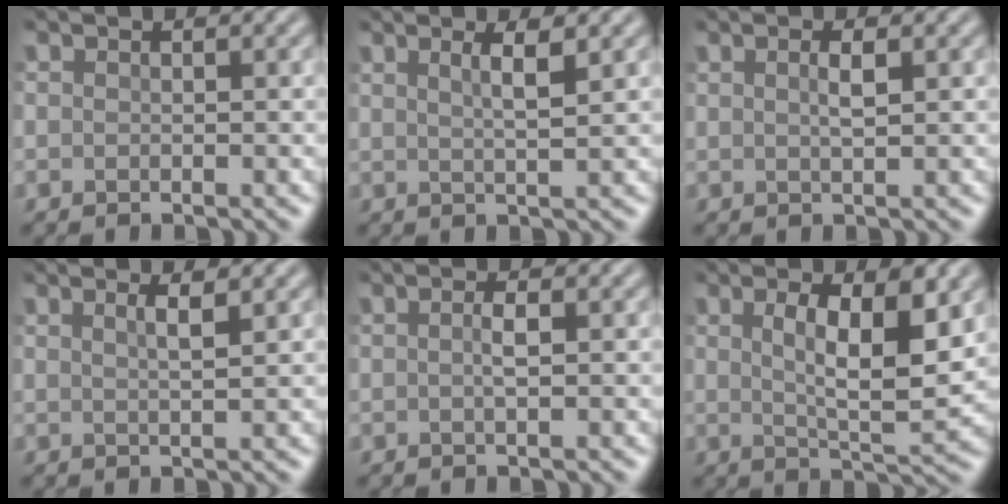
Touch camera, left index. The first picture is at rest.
{"total": 2.6, "force": [1.1, 0.7, 2.3], "torque": [-0.028, 0.000, 0.014]}
{"total": 1.4, "force": [0.4, 0.3, 1.3], "torque": [-0.027, 0.001, 0.006]}
{"total": 2.0, "force": [1.0, 0.6, 1.7], "torque": [-0.019, 0.006, 0.008]}
{"total": 1.4, "force": [0.1, 0.3, 1.3], "torque": [-0.027, -0.001, 0.001]}
{"total": 6.6, "force": [1.6, 2.0, 6.1], "torque": [-0.101, -0.009, 0.028]}